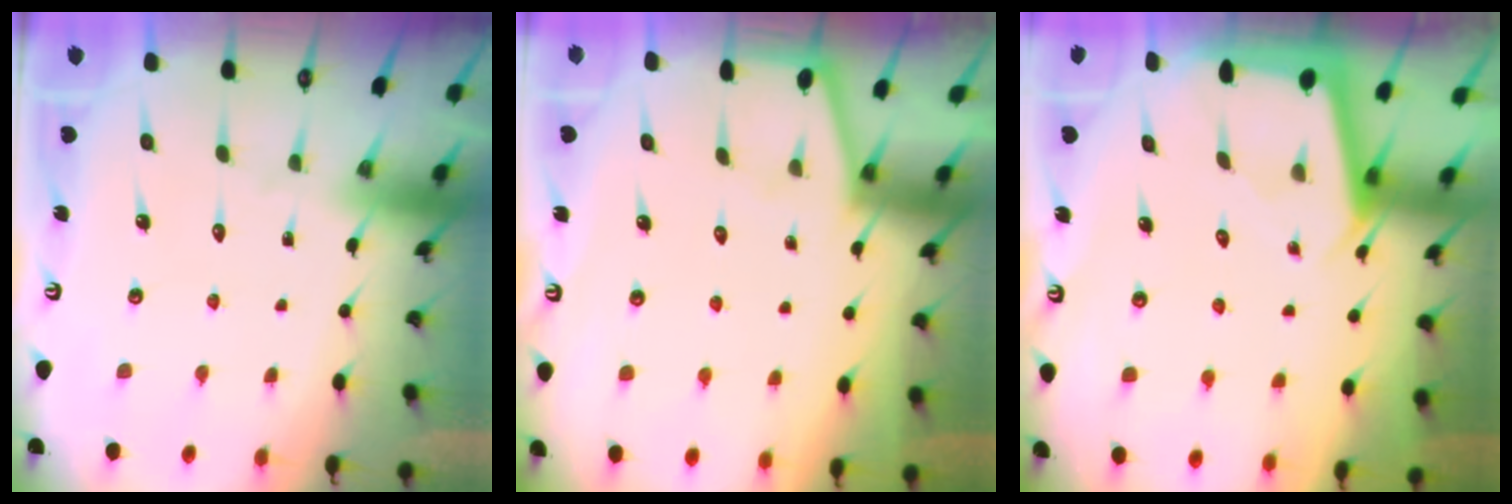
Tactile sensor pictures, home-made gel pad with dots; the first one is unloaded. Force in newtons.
{"total": 1.3, "press": 1.3, "slide": 0.1}
{"total": 2.2, "press": 2.2, "slide": 0.1}